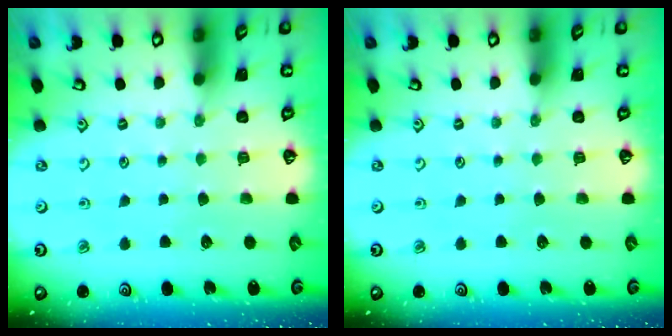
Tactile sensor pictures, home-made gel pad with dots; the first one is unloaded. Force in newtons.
{"total": 0.0}